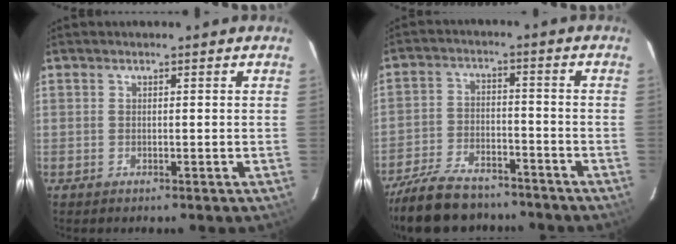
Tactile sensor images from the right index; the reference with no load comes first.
{"total": 17.6, "force": [-14.4, 6.9, 7.3], "torque": [-0.175, -0.006, -0.230]}